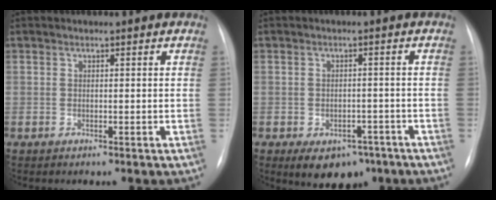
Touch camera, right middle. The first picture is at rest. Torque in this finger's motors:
{"motor_torque": [0.81, -0.78, 0.20, 0.02]}